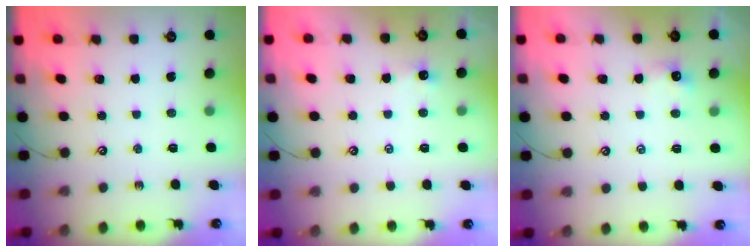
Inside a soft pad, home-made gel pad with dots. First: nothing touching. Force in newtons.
{"total": 0.8, "press": 0.8, "slide": 0.3}
{"total": 0.0}